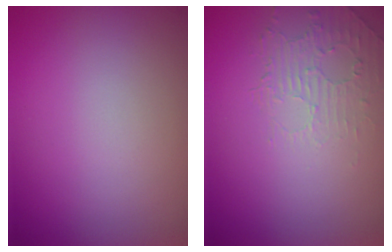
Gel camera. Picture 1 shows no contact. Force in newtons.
{"total": 2.0, "press": 0.6, "slide": 1.9}